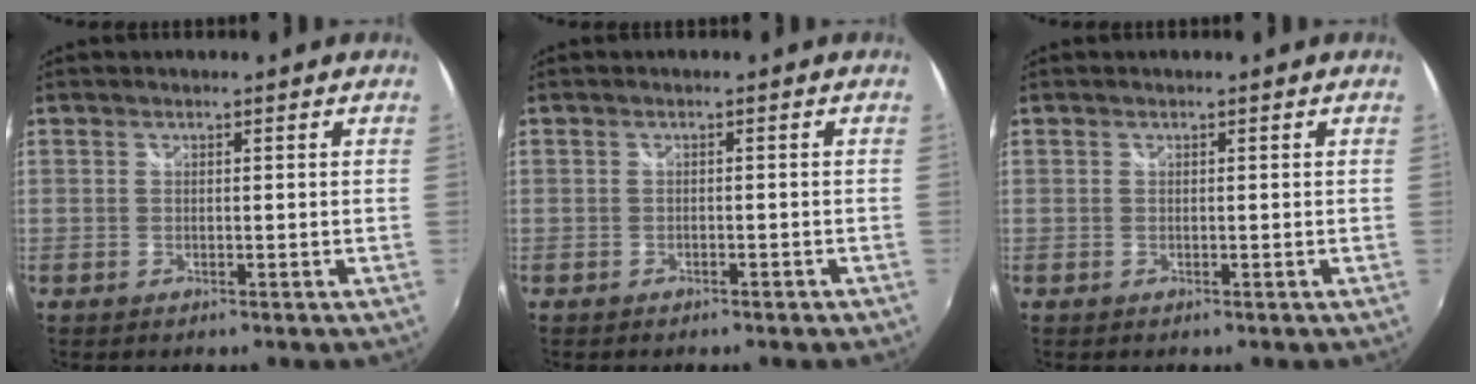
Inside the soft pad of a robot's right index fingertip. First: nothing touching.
{"total": 2.2, "force": [-1.8, 0.8, 0.9], "torque": [-0.017, -0.006, -0.021]}
{"total": 0.0}